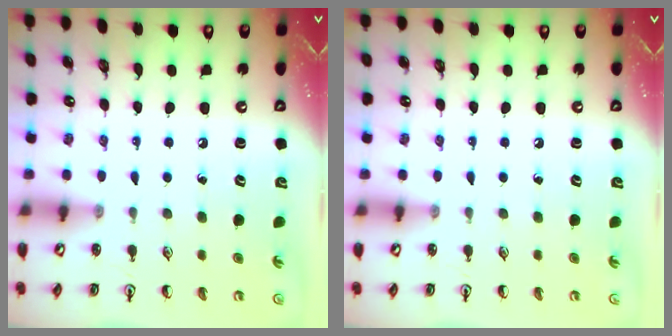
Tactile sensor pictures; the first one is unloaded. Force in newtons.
{"total": 0.0}